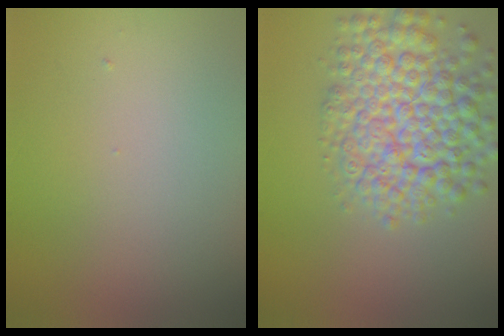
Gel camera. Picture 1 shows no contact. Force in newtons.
{"total": 7.8, "press": 7.8, "slide": 0.3}